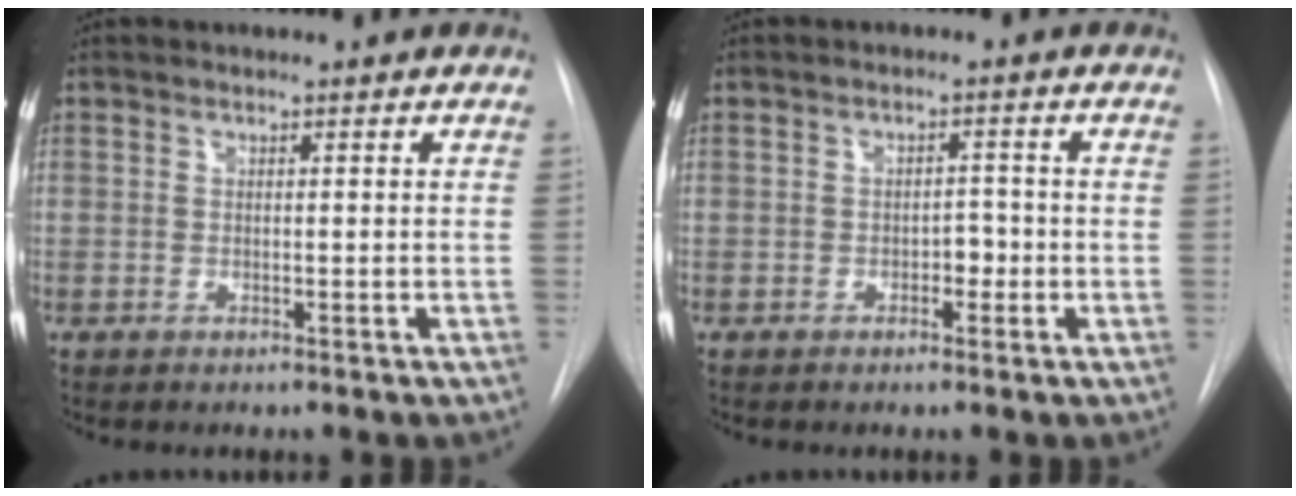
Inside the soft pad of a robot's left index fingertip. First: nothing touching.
{"total": 2.1, "force": [-0.8, 1.3, 1.5], "torque": [-0.015, 0.006, -0.012]}